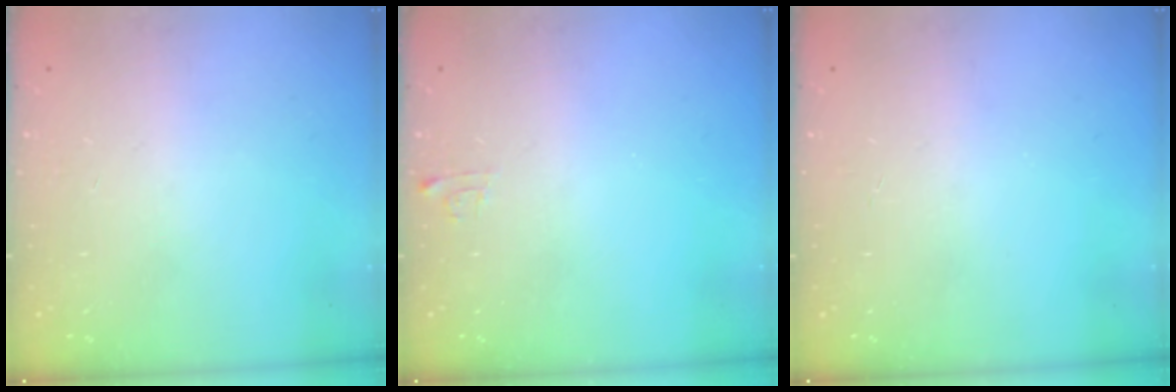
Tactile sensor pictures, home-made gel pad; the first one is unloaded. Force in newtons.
{"total": 4.2, "press": 4.2, "slide": 0.4}
{"total": 0.0}